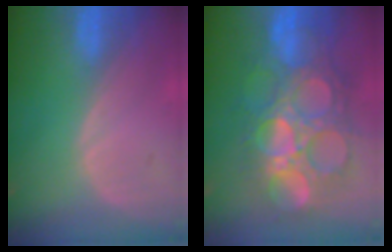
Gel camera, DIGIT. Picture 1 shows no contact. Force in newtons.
{"total": 13.5, "press": 13.4, "slide": 1.6}